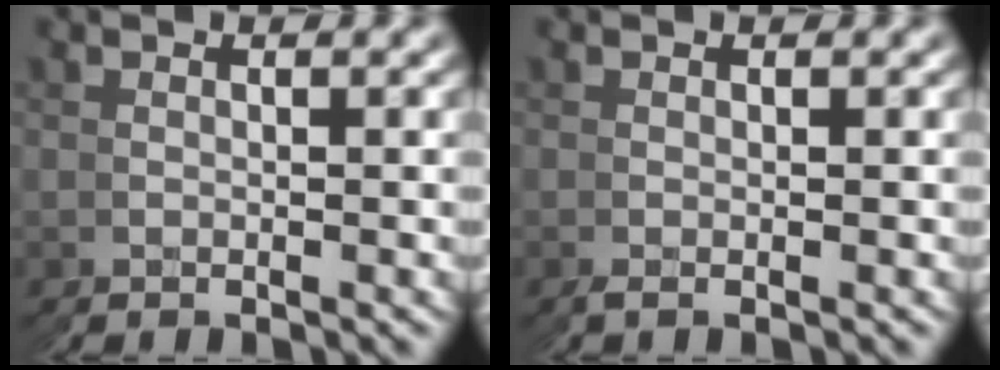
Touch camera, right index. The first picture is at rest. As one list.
[{"total": 0.7, "force": [0.0, -0.6, 0.4], "torque": [-0.002, 0.005, -0.004]}]